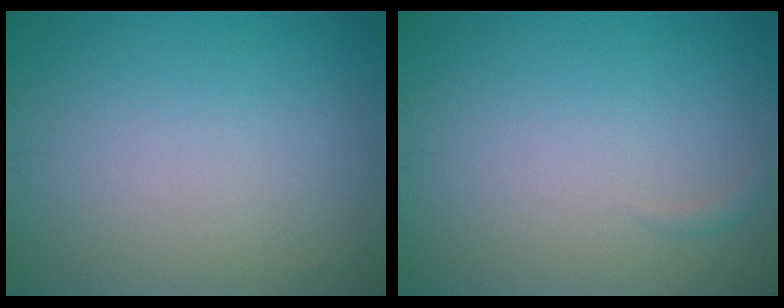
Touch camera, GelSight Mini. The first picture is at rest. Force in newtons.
{"total": 0.5, "press": 0.5, "slide": 0.0}